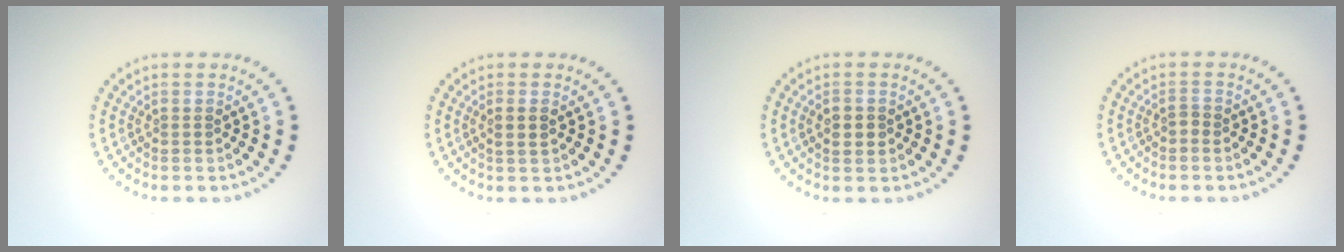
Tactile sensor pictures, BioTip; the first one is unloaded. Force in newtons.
{"total": 1.2, "press": 1.1, "slide": 0.5}
{"total": 1.6, "press": 1.6, "slide": 0.0}
{"total": 0.8, "press": 0.5, "slide": 0.6}